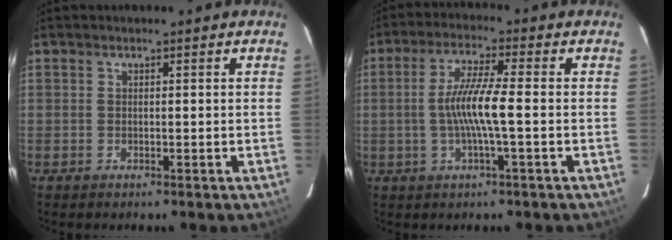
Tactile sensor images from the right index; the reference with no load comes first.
{"total": 7.6, "force": [-1.0, 0.0, 7.5], "torque": [-0.150, -0.001, -0.020]}